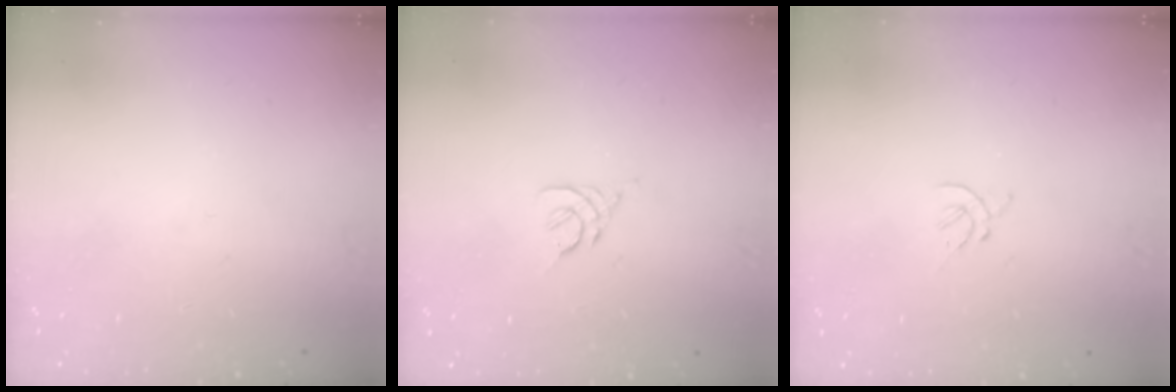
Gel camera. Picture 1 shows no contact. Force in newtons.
{"total": 2.4, "press": 2.3, "slide": 0.6}
{"total": 1.4, "press": 1.3, "slide": 0.5}